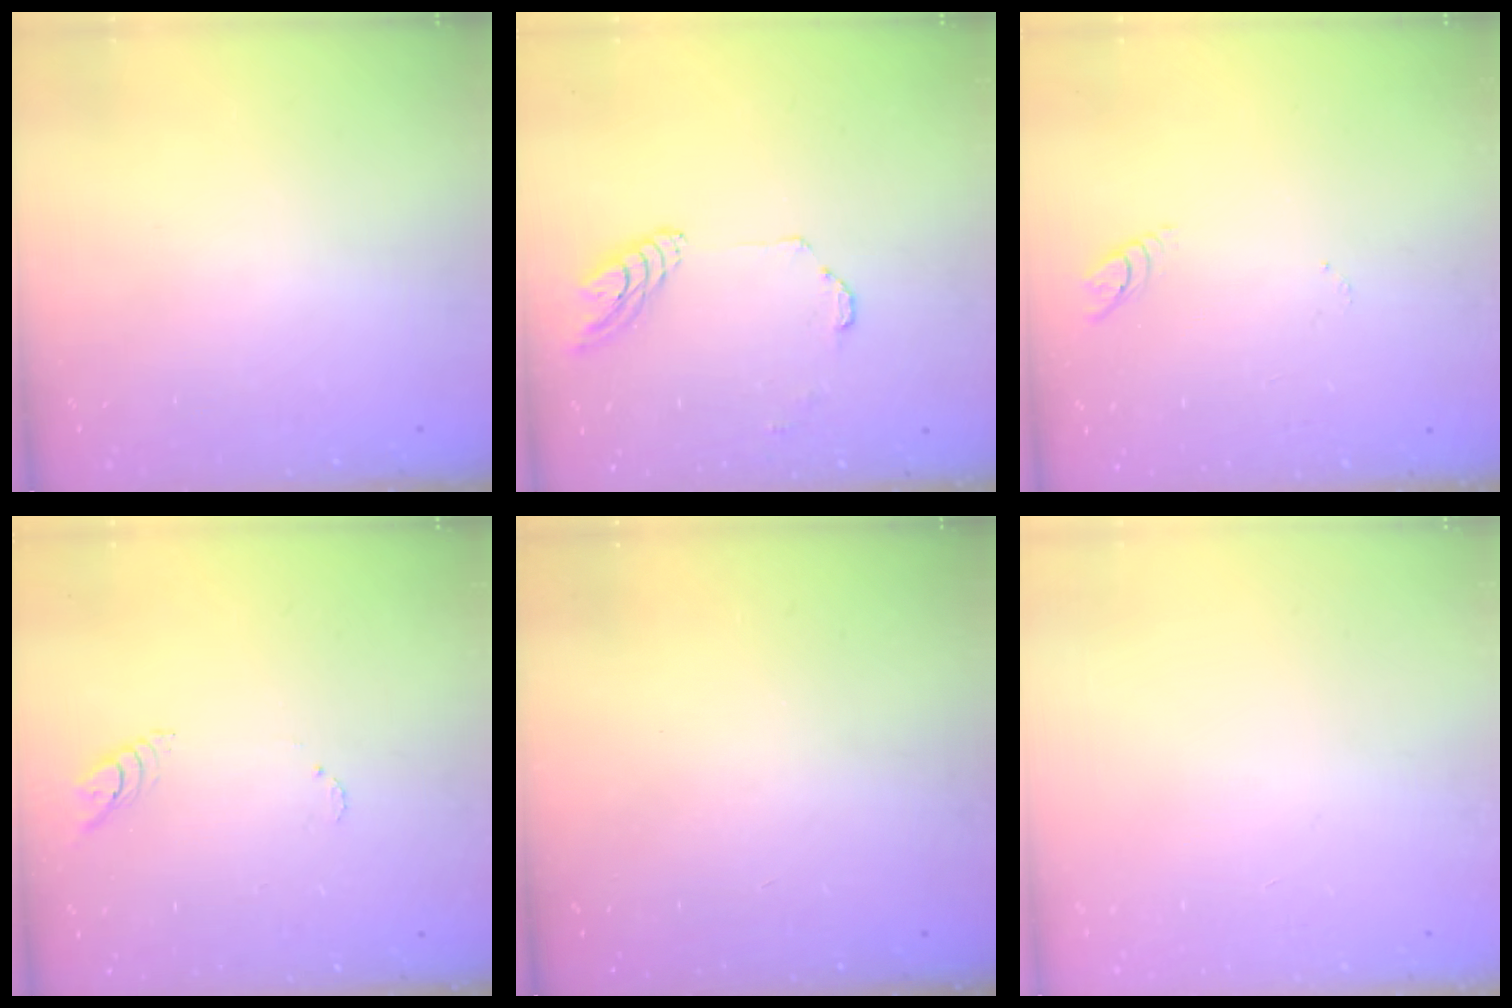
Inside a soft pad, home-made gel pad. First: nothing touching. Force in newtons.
{"total": 9.8, "press": 9.7, "slide": 0.7}
{"total": 3.0, "press": 3.0, "slide": 0.3}
{"total": 3.8, "press": 3.8, "slide": 0.2}
{"total": 0.0}
{"total": 0.0}